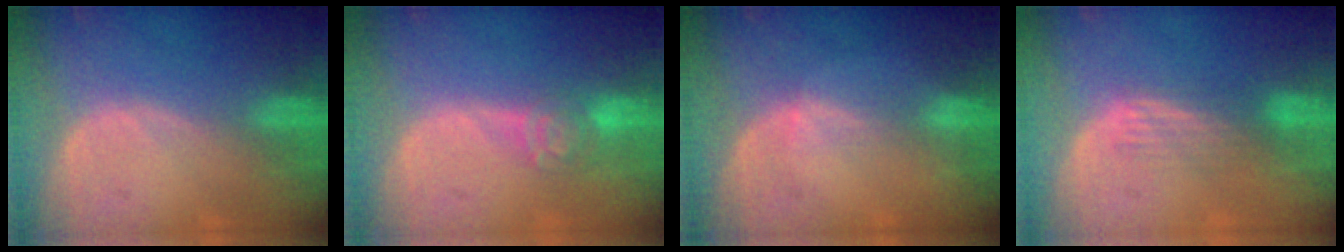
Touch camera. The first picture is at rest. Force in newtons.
{"total": 4.6, "press": 4.3, "slide": 1.5}
{"total": 1.7, "press": 1.3, "slide": 1.1}
{"total": 3.3, "press": 3.3, "slide": 0.0}